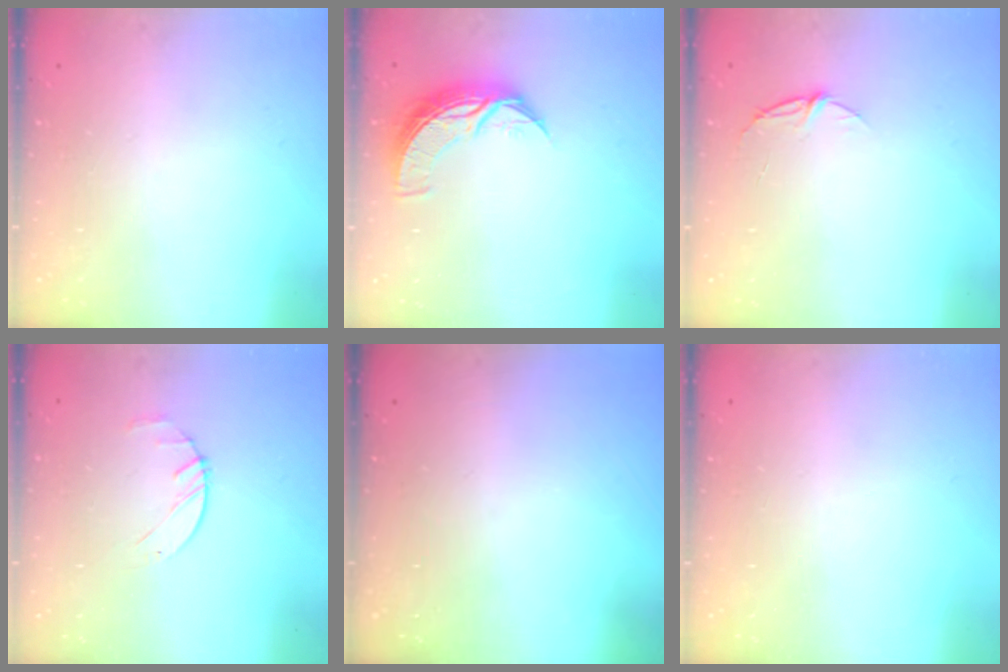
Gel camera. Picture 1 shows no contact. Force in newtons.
{"total": 8.2, "press": 8.2, "slide": 0.0}
{"total": 4.9, "press": 4.9, "slide": 0.6}
{"total": 1.9, "press": 1.9, "slide": 0.3}
{"total": 0.0}
{"total": 0.0}